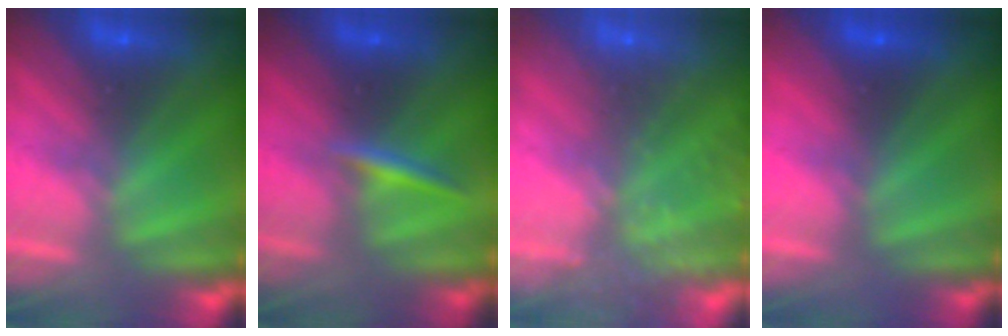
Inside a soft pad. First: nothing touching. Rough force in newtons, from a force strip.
{"total": 2.3}
{"total": 7.5}
{"total": 3.3}